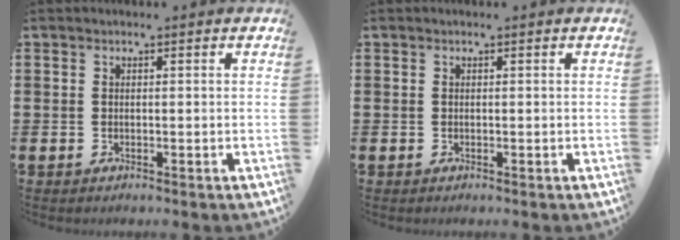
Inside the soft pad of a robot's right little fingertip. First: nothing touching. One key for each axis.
{"total": 0.0}